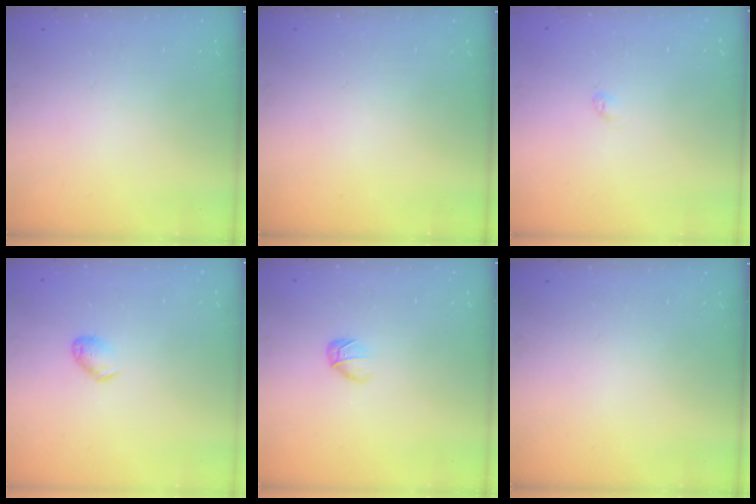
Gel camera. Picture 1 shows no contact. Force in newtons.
{"total": 0.0}
{"total": 2.5, "press": 2.5, "slide": 0.5}
{"total": 4.9, "press": 4.8, "slide": 0.9}
{"total": 2.8, "press": 2.7, "slide": 0.9}
{"total": 0.0}